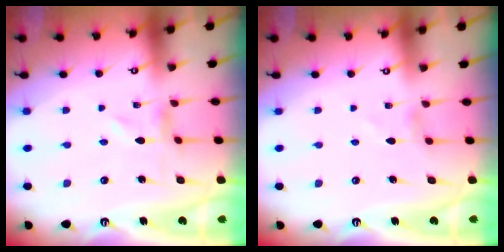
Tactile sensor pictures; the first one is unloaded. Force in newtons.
{"total": 0.0}